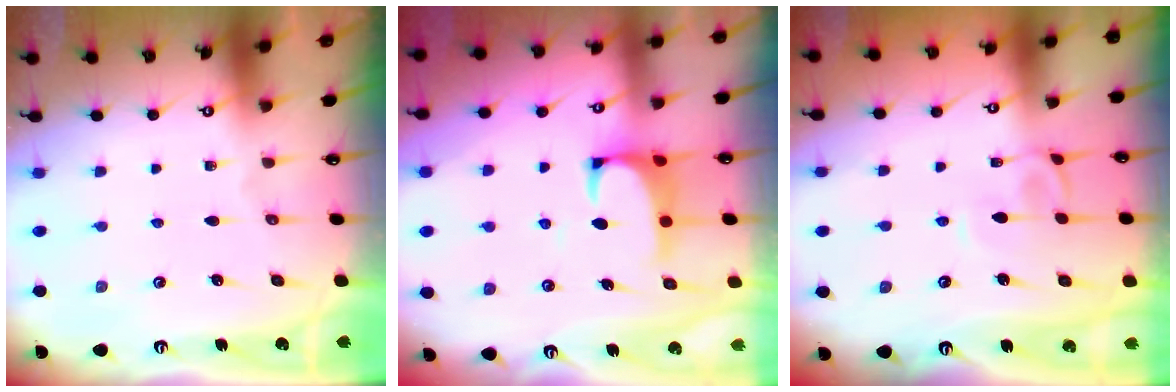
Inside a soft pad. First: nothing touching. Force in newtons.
{"total": 1.6, "press": 1.4, "slide": 0.7}
{"total": 2.6, "press": 2.5, "slide": 0.6}